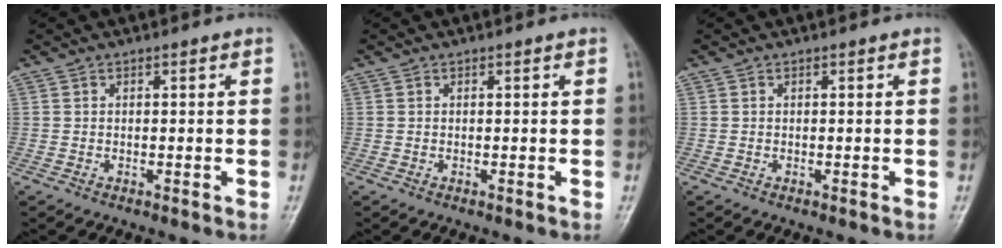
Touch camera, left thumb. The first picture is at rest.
{"total": 0.0}
{"total": 0.0}